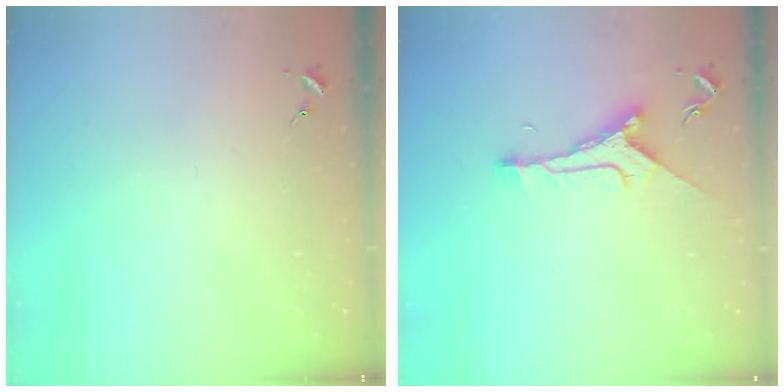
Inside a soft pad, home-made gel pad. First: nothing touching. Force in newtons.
{"total": 8.6, "press": 8.6, "slide": 0.4}